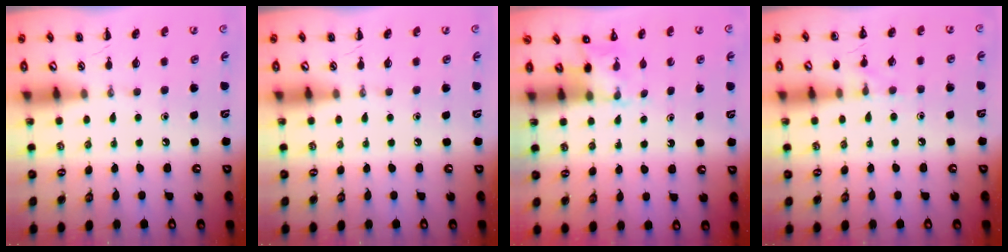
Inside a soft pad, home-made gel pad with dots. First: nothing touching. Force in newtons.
{"total": 0.0}
{"total": 3.0, "press": 2.8, "slide": 1.0}
{"total": 7.7, "press": 7.4, "slide": 2.3}